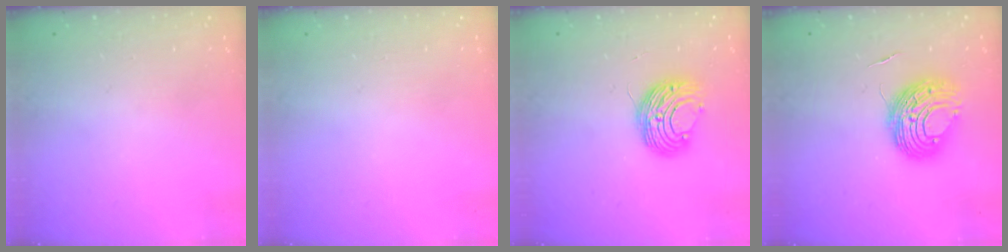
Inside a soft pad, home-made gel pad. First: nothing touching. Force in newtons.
{"total": 0.0}
{"total": 10.0, "press": 10.0, "slide": 0.7}
{"total": 9.7, "press": 9.6, "slide": 1.3}